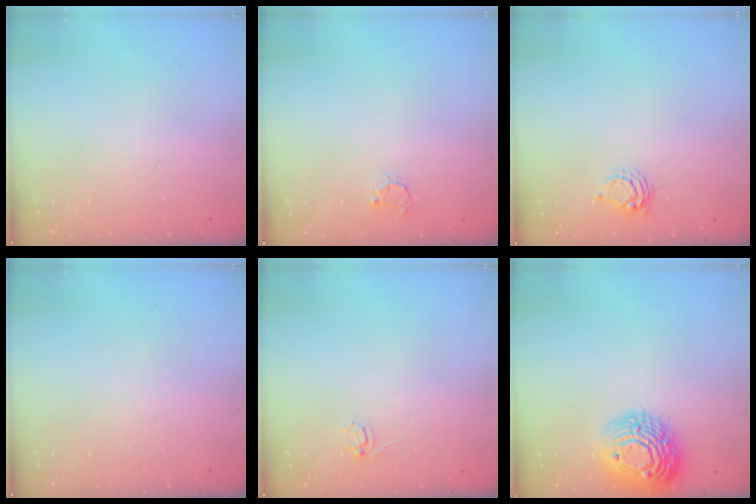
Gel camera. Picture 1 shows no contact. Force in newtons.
{"total": 2.5, "press": 2.5, "slide": 0.3}
{"total": 4.9, "press": 4.8, "slide": 0.7}
{"total": 0.0}
{"total": 4.2, "press": 4.2, "slide": 0.7}
{"total": 16.9, "press": 16.8, "slide": 1.5}